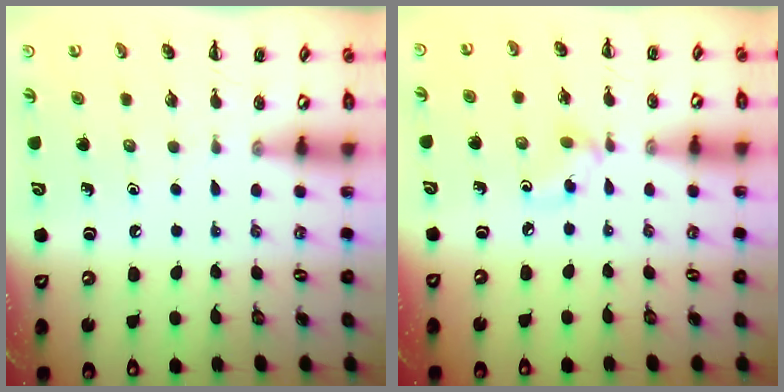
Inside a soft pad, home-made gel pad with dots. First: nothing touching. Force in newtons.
{"total": 3.7, "press": 3.7, "slide": 0.6}